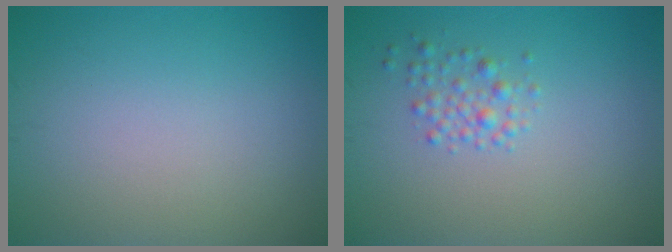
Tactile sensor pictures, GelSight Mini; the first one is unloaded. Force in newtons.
{"total": 1.7, "press": 1.7, "slide": 0.1}